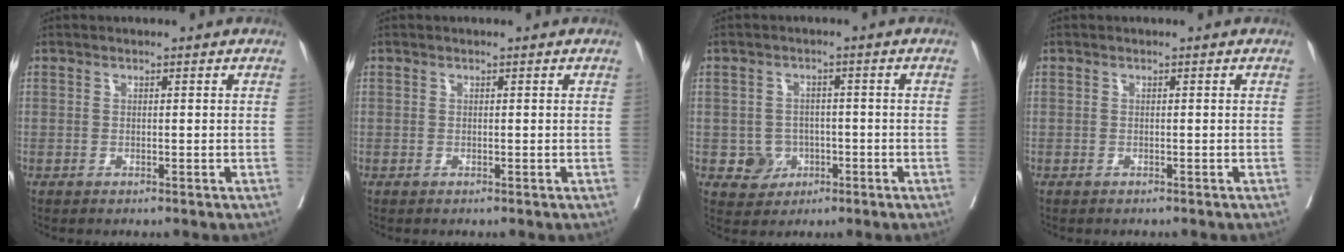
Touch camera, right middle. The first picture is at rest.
{"total": 0.0}
{"total": 4.0, "force": [-1.3, 3.7, 0.7], "torque": [-0.002, 0.010, -0.012]}
{"total": 0.5, "force": [-0.4, 0.3, 0.0], "torque": [-0.005, 0.004, -0.007]}